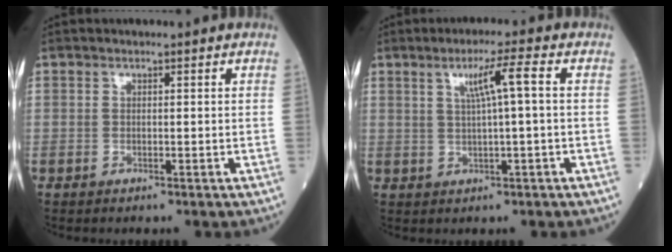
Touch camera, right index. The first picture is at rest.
{"total": 5.0, "force": [1.2, -0.6, 4.8], "torque": [-0.086, 0.007, 0.024]}